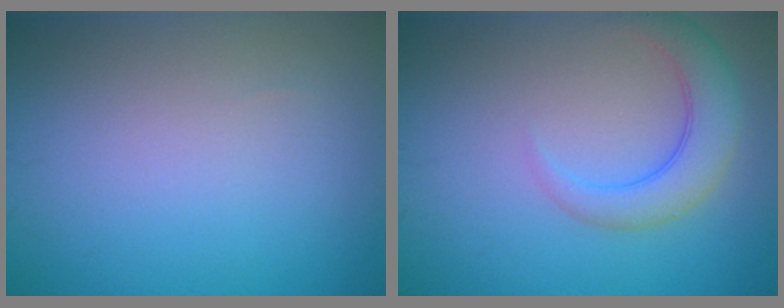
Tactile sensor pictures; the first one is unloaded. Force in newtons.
{"total": 4.0, "press": 4.0, "slide": 0.3}